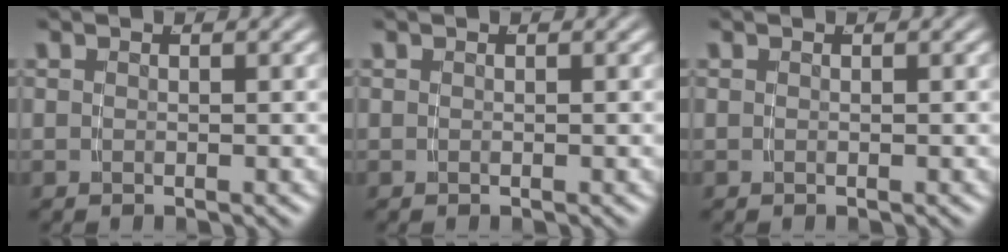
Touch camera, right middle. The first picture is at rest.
{"total": 0.0}
{"total": 0.0}